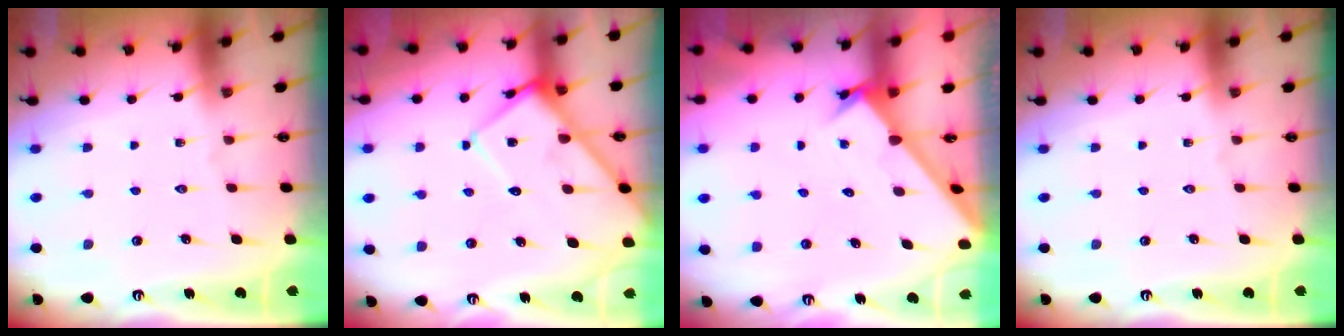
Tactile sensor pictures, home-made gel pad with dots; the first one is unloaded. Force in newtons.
{"total": 12.1, "press": 12.1, "slide": 1.1}
{"total": 1.7, "press": 1.7, "slide": 0.1}
{"total": 0.0}